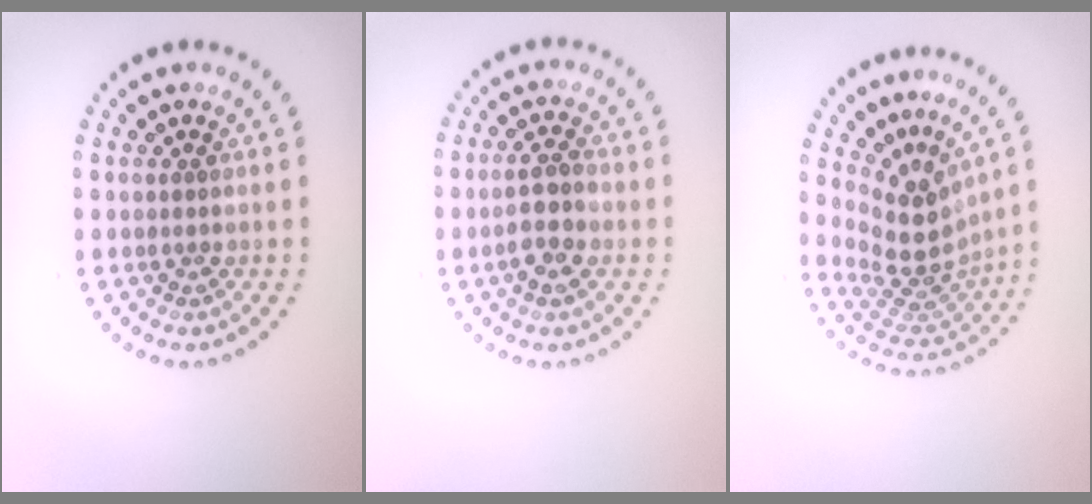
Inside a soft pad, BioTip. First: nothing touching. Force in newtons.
{"total": 2.9, "press": 2.8, "slide": 0.8}
{"total": 4.5, "press": 3.1, "slide": 3.2}